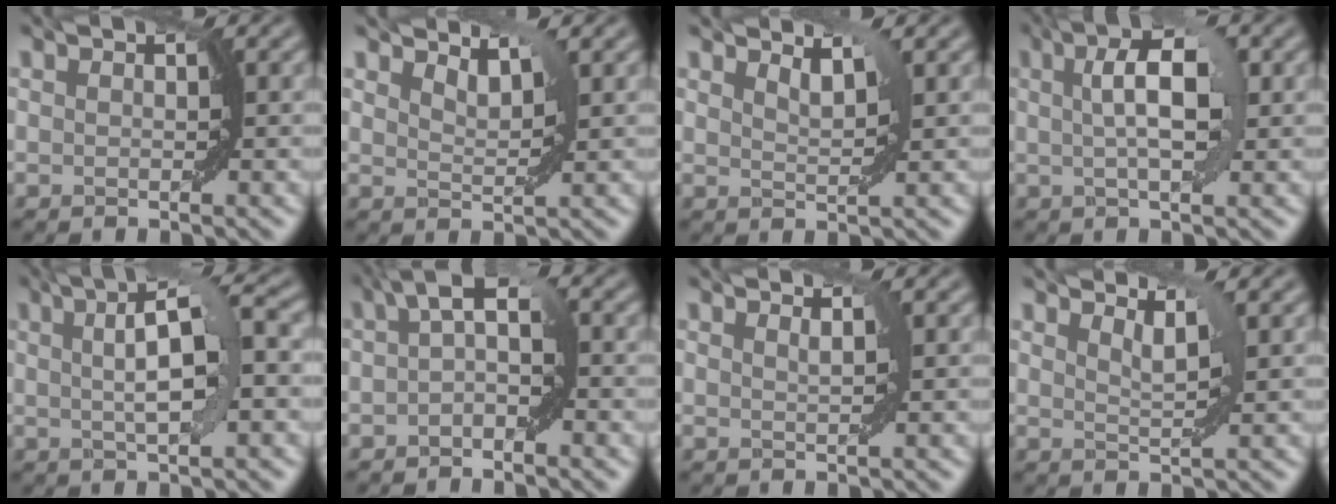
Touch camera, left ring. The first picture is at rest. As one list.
[{"total": 2.0, "force": [1.9, 0.2, 0.6], "torque": [-0.012, -0.005, 0.032]}, {"total": 1.7, "force": [1.6, 0.1, 0.7], "torque": [-0.010, -0.002, 0.028]}, {"total": 5.1, "force": [1.2, 1.5, 4.7], "torque": [-0.075, 0.009, 0.017]}, {"total": 6.5, "force": [1.3, 1.5, 6.2], "torque": [-0.086, 0.013, 0.016]}, {"total": 3.6, "force": [0.1, 1.3, 3.4], "torque": [-0.044, 0.017, -0.010]}, {"total": 1.0, "force": [0.7, 0.2, 0.6], "torque": [-0.004, 0.000, 0.010]}, {"total": 2.0, "force": [1.7, 0.2, 1.1], "torque": [-0.011, -0.005, 0.028]}]